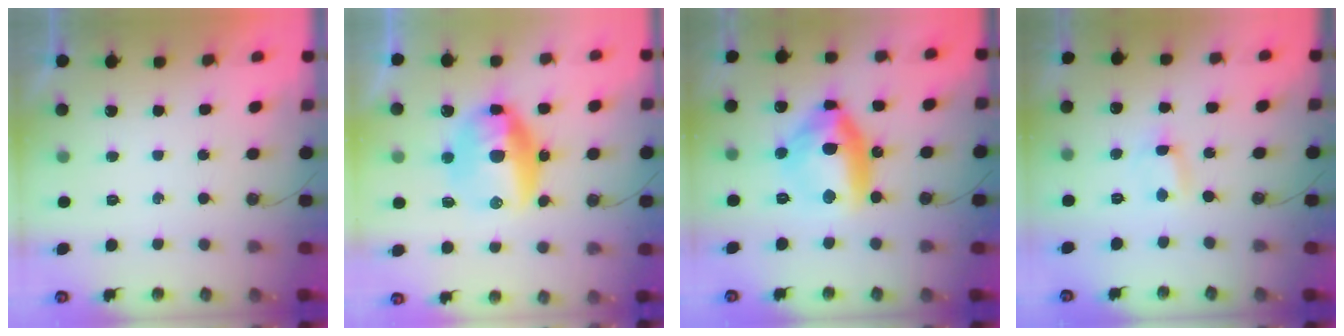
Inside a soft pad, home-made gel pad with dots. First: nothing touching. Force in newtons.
{"total": 18.0, "press": 15.9, "slide": 8.4}
{"total": 13.5, "press": 13.4, "slide": 1.6}
{"total": 0.6, "press": 0.4, "slide": 0.4}